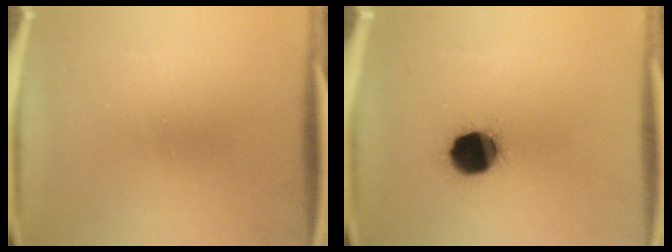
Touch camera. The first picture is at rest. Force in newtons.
{"total": 13.2}